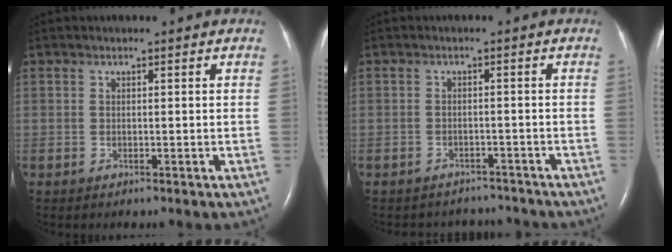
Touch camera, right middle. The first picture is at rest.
{"total": 6.0, "force": [-5.6, 2.0, -0.3], "torque": [0.000, 0.012, -0.066]}